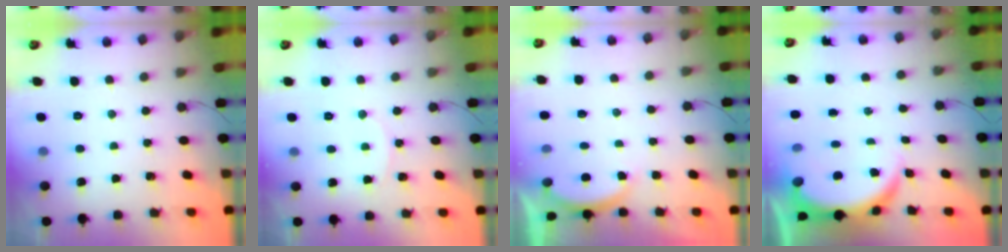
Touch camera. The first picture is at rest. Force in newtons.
{"total": 4.8, "press": 4.8, "slide": 0.4}
{"total": 2.3, "press": 2.2, "slide": 0.6}
{"total": 6.7, "press": 6.5, "slide": 1.7}